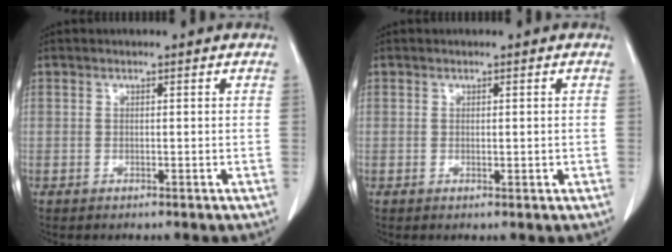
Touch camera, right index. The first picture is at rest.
{"total": 1.1, "force": [-0.1, 0.4, 1.0], "torque": [-0.015, -0.004, 0.003]}